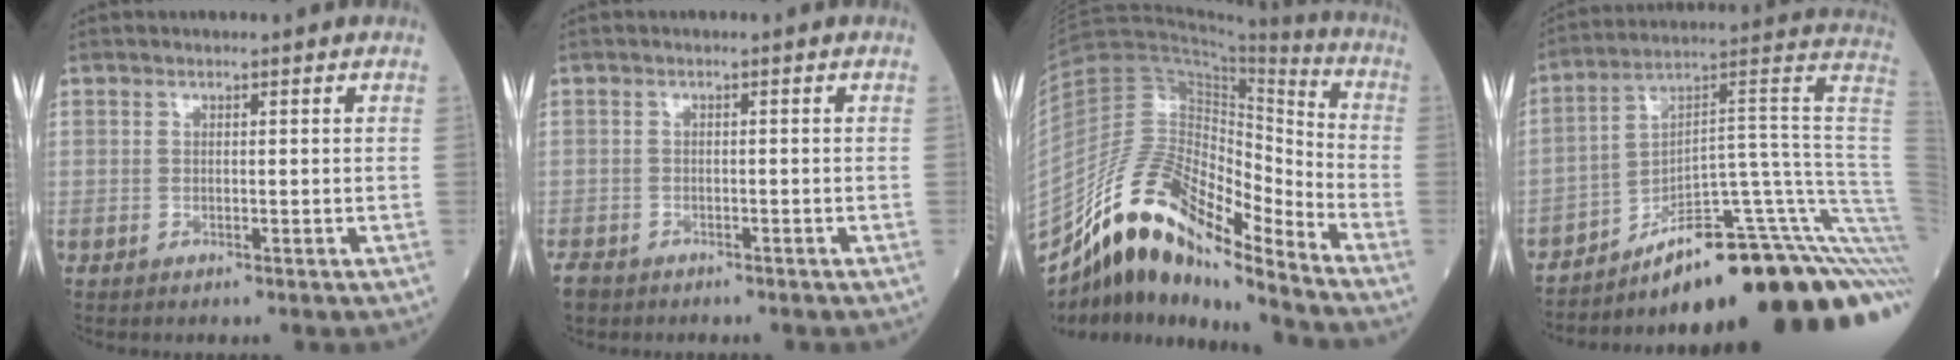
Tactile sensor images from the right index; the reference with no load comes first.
{"total": 3.7, "force": [-3.0, 1.8, 1.1], "torque": [-0.025, -0.005, -0.045]}
{"total": 17.9, "force": [-13.1, 5.1, 11.1], "torque": [-0.193, 0.048, -0.229]}
{"total": 28.2, "force": [-20.0, 2.5, 19.7], "torque": [-0.137, 0.036, -0.283]}